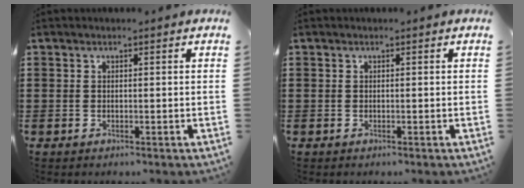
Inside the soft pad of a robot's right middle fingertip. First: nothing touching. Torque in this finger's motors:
{"motor_torque": [-0.53, -0.33, 0.22, 0.05]}